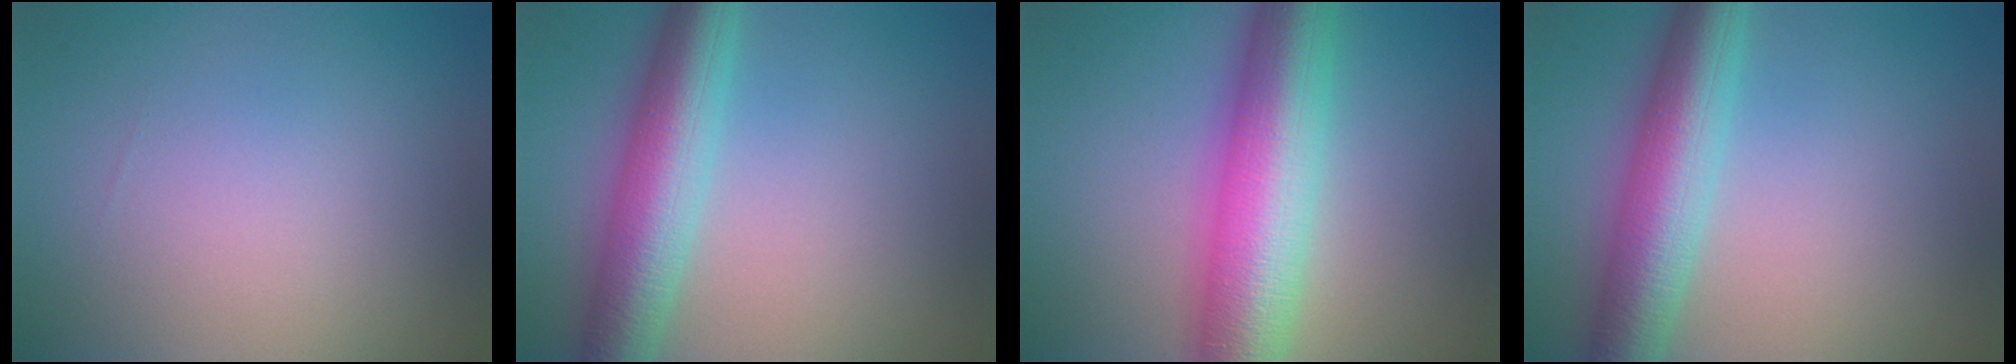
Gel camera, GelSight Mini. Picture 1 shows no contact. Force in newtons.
{"total": 7.5, "press": 7.5, "slide": 0.1}
{"total": 11.4, "press": 11.4, "slide": 0.2}
{"total": 7.5, "press": 7.5, "slide": 0.1}